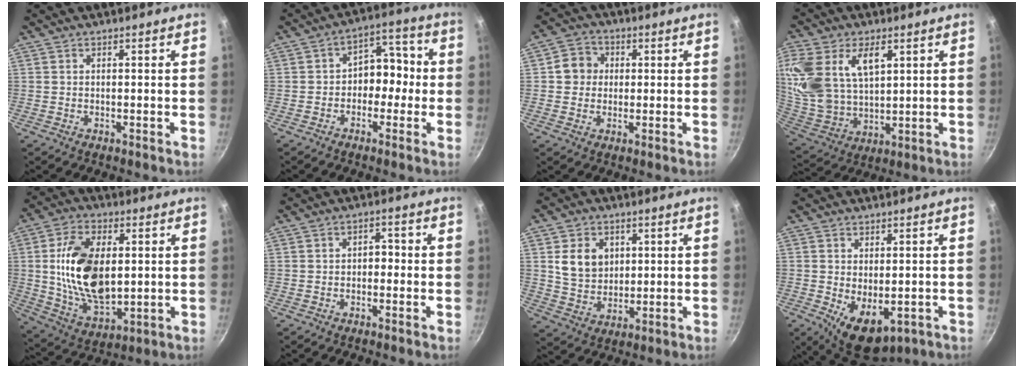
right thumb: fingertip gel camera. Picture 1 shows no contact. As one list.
[{"total": 8.5, "force": [-1.0, 6.0, 5.9], "torque": [-0.044, 0.040, -0.030]}, {"total": 5.8, "force": [0.5, 5.3, 2.2], "torque": [-0.017, 0.010, 0.000]}, {"total": 20.6, "force": [6.7, 12.6, 14.9], "torque": [-0.322, -0.008, 0.135]}, {"total": 18.1, "force": [1.9, 10.3, 14.8], "torque": [-0.257, -0.012, 0.045]}, {"total": 2.6, "force": [-0.5, 1.8, 1.7], "torque": [-0.007, 0.014, -0.017]}, {"total": 8.8, "force": [2.4, 7.1, 4.6], "torque": [-0.049, -0.014, 0.054]}, {"total": 9.5, "force": [-2.8, 5.4, 7.3], "torque": [-0.100, -0.005, -0.022]}]